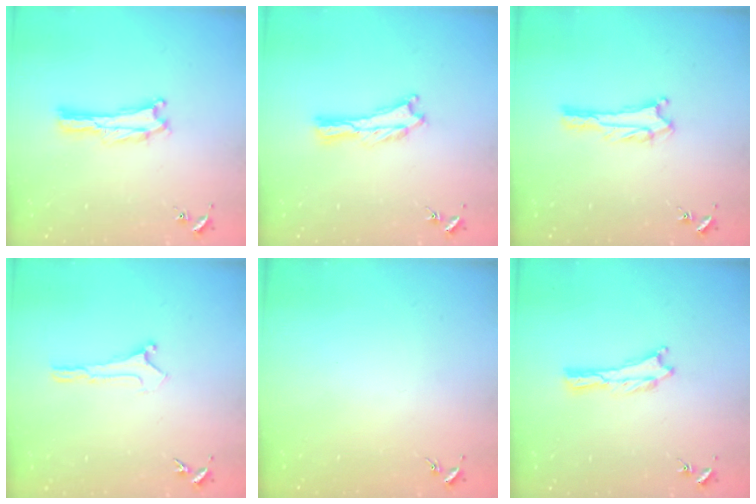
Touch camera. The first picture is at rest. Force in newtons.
{"total": 0.7, "press": 0.7, "slide": 0.2}
{"total": 3.3, "press": 3.3, "slide": 0.3}
{"total": 0.0}
{"total": 0.0}
{"total": 0.0}